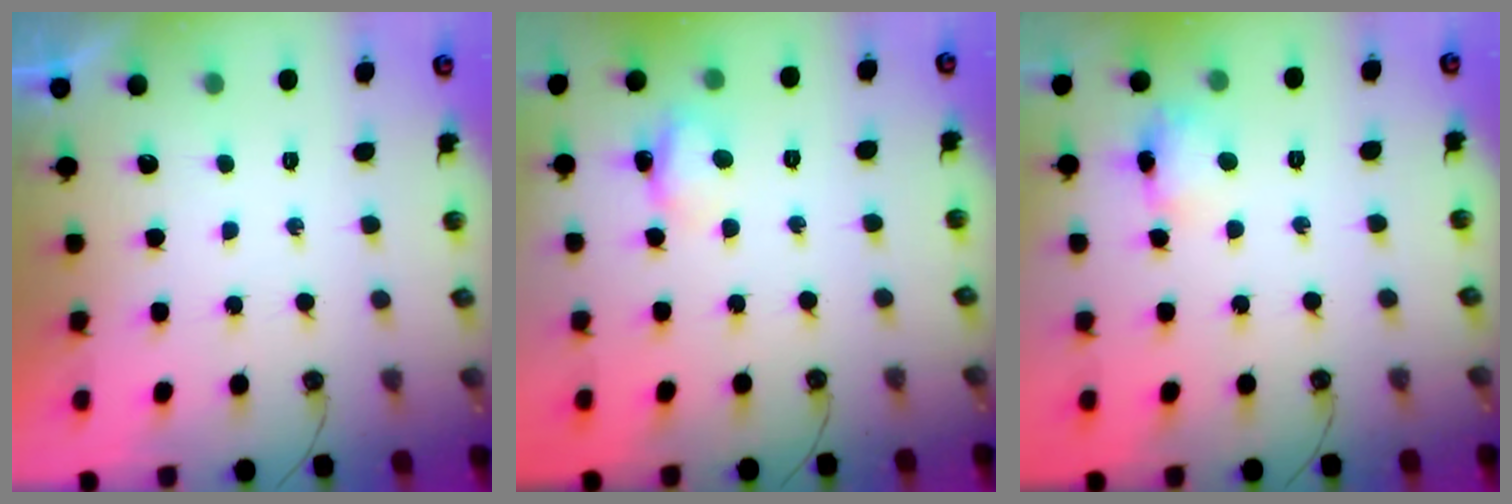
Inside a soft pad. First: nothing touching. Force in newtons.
{"total": 4.1, "press": 4.1, "slide": 0.4}
{"total": 8.4, "press": 8.4, "slide": 0.7}